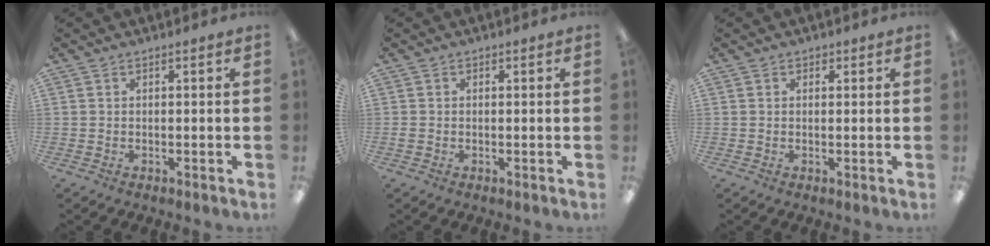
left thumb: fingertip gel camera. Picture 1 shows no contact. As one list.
[{"total": 0.6, "force": [-0.1, 0.6, 0.1], "torque": [-0.001, 0.003, -0.004]}, {"total": 0.9, "force": [0.6, 0.6, -0.2], "torque": [0.011, 0.000, 0.008]}]